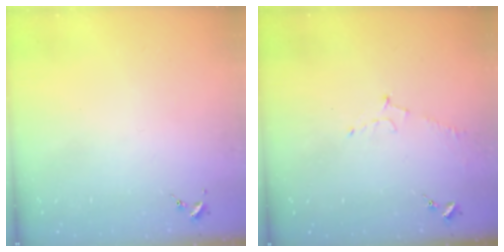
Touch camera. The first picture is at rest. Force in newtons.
{"total": 5.7, "press": 5.7, "slide": 0.6}